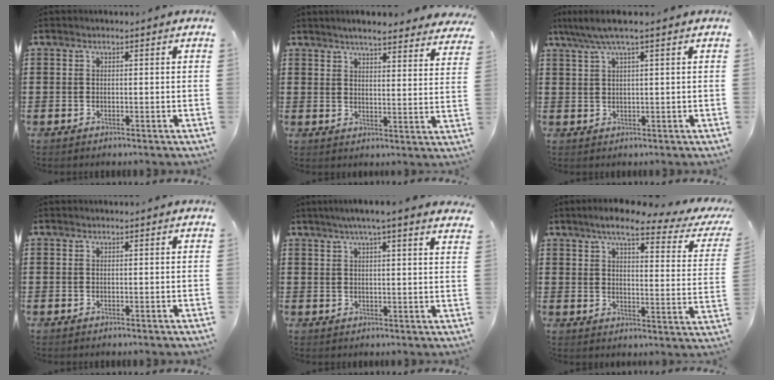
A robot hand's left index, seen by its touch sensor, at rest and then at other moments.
{"total": 4.5, "force": [4.3, 0.0, 1.3], "torque": [-0.041, -0.017, 0.076]}
{"total": 3.3, "force": [1.6, 0.0, 2.8], "torque": [-0.057, 0.001, 0.028]}
{"total": 0.0}
{"total": 4.0, "force": [3.3, 0.1, 2.2], "torque": [-0.053, -0.001, 0.058]}
{"total": 7.7, "force": [5.6, 1.0, 5.1], "torque": [-0.096, -0.026, 0.087]}